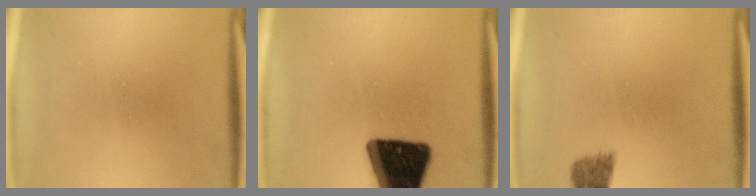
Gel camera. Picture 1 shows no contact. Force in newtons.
{"total": 19.6}
{"total": 1.9}